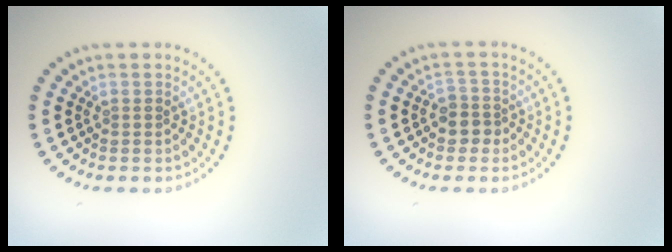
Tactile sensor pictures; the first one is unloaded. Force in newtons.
{"total": 2.0, "press": 1.7, "slide": 1.0}